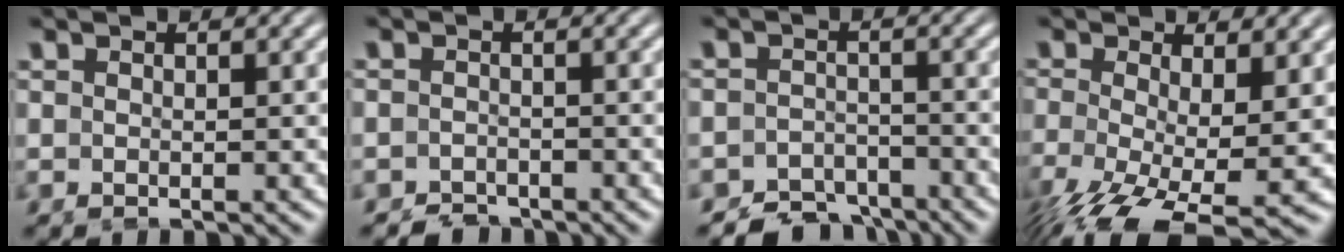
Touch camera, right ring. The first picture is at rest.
{"total": 3.5, "force": [-3.3, 1.2, -0.2], "torque": [0.006, -0.022, -0.056]}
{"total": 7.2, "force": [-6.4, 3.3, 0.9], "torque": [0.012, -0.022, -0.113]}
{"total": 7.7, "force": [-5.4, 2.9, 4.8], "torque": [-0.105, -0.066, -0.060]}